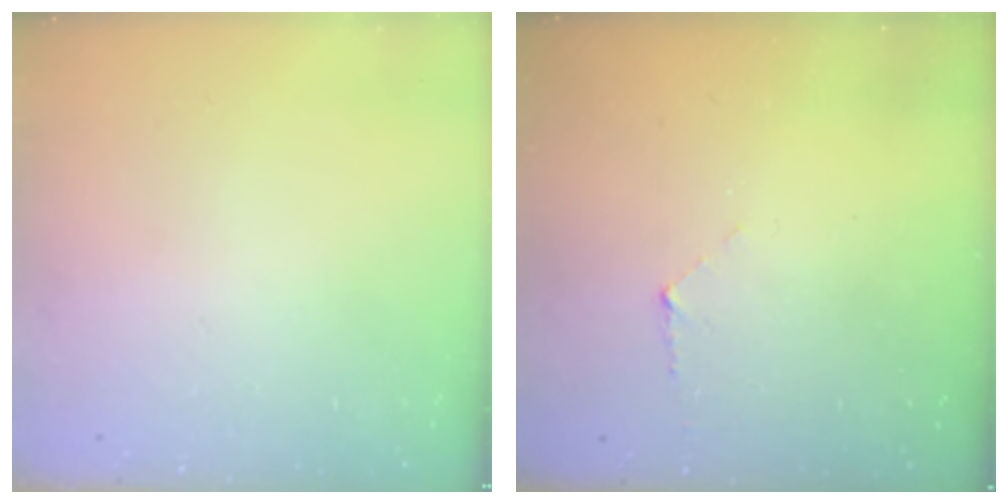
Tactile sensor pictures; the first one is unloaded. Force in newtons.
{"total": 4.2, "press": 4.2, "slide": 0.5}